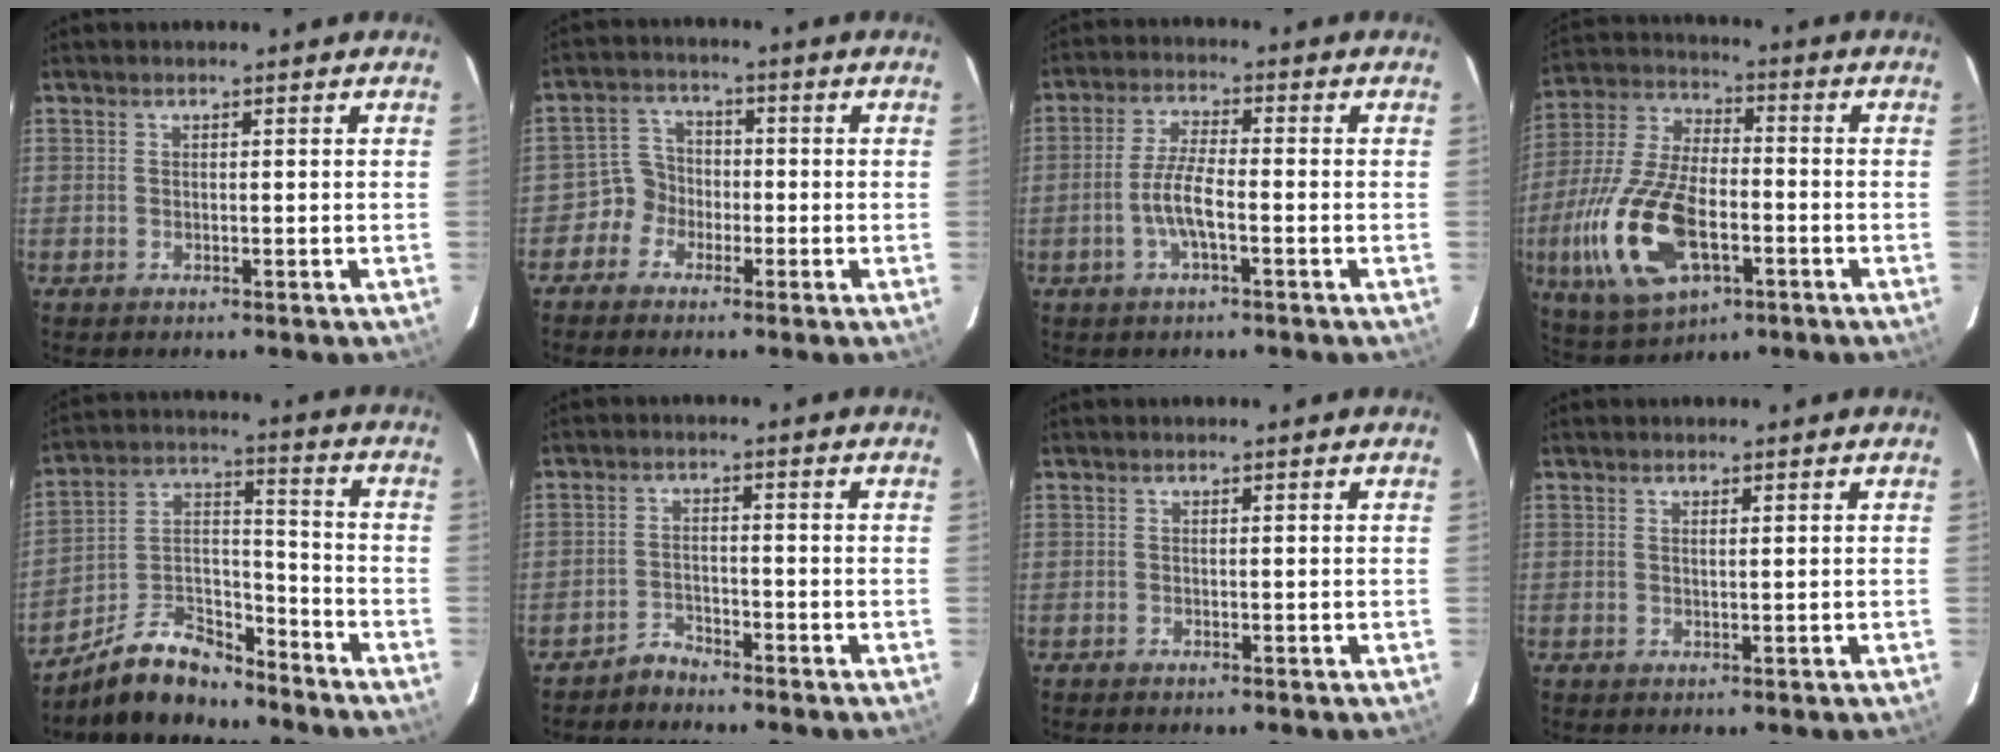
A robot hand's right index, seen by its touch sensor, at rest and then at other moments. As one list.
[{"total": 4.5, "force": [-2.4, 3.8, 0.1], "torque": [-0.003, 0.023, -0.050]}, {"total": 5.7, "force": [-2.0, 1.0, 5.2], "torque": [-0.110, 0.004, -0.041]}, {"total": 19.6, "force": [-6.2, 9.8, 15.9], "torque": [-0.359, -0.017, -0.105]}, {"total": 12.0, "force": [-9.8, 5.1, 4.7], "torque": [-0.101, 0.043, -0.171]}, {"total": 2.8, "force": [-2.6, 0.9, 0.0], "torque": [-0.001, 0.007, -0.050]}, {"total": 0.0}, {"total": 0.8, "force": [0.4, 0.1, 0.6], "torque": [-0.013, 0.001, 0.008]}]